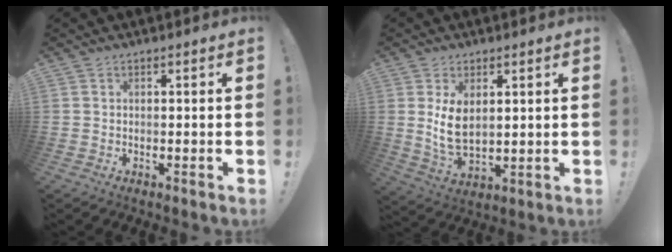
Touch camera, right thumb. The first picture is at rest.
{"total": 7.9, "force": [2.4, 4.9, 5.8], "torque": [-0.114, -0.018, 0.041]}